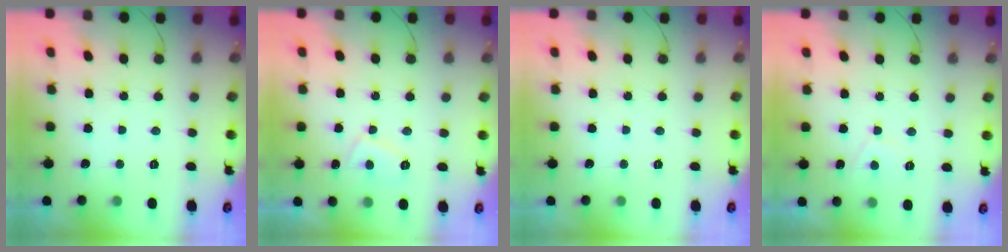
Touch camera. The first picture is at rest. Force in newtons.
{"total": 2.8, "press": 2.7, "slide": 0.9}
{"total": 0.0}
{"total": 1.5, "press": 1.4, "slide": 0.5}